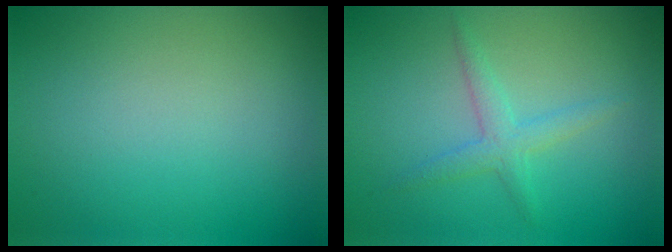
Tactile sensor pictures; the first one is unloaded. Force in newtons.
{"total": 2.1, "press": 2.1, "slide": 0.1}